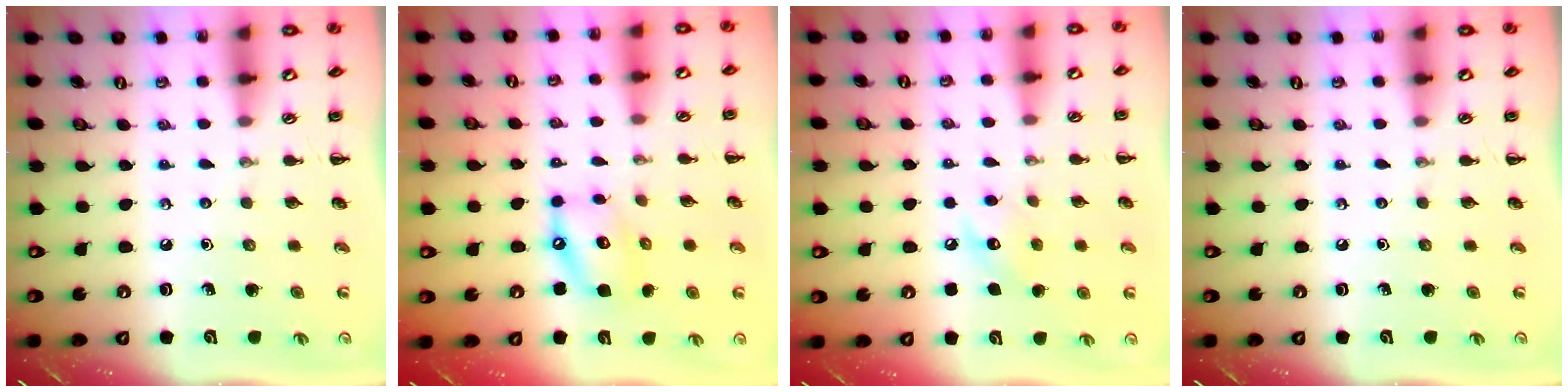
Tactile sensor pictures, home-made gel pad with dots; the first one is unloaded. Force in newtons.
{"total": 11.5, "press": 11.2, "slide": 2.2}
{"total": 7.3, "press": 7.2, "slide": 1.0}
{"total": 0.0}